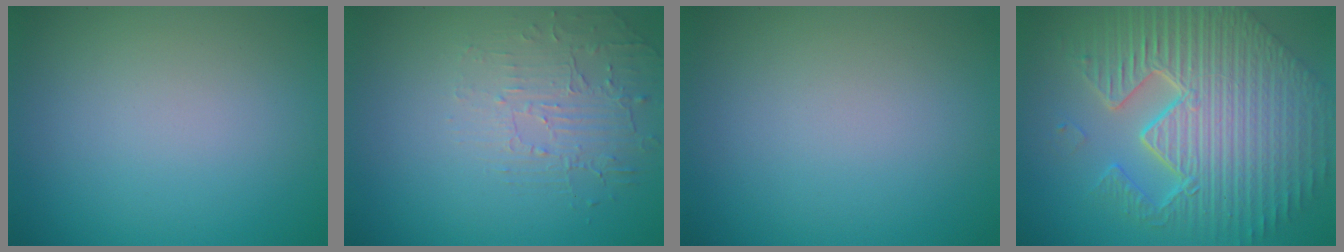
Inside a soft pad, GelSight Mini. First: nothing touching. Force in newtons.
{"total": 1.9, "press": 1.0, "slide": 1.6}
{"total": 0.0}
{"total": 11.6, "press": 7.4, "slide": 8.9}